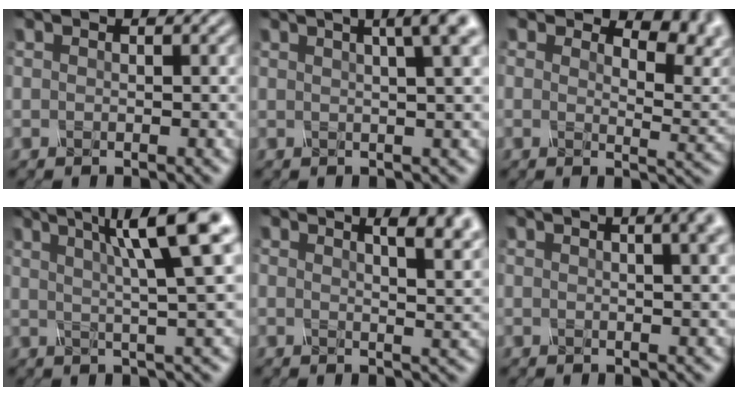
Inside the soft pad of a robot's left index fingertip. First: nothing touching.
{"total": 6.8, "force": [3.3, 2.4, 5.5], "torque": [-0.034, 0.045, 0.008]}
{"total": 5.9, "force": [3.2, 2.9, 4.0], "torque": [-0.051, -0.002, 0.047]}
{"total": 8.8, "force": [3.4, 1.5, 8.0], "torque": [-0.094, 0.023, 0.045]}
{"total": 5.8, "force": [3.0, 2.3, 4.4], "torque": [-0.023, 0.017, 0.026]}
{"total": 7.5, "force": [3.7, 3.5, 5.5], "torque": [-0.017, 0.055, 0.006]}